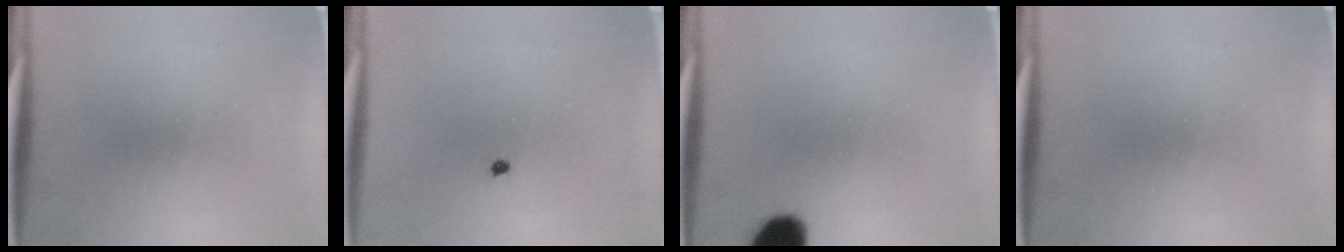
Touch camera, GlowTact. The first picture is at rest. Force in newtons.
{"total": 0.5}
{"total": 7.7}
{"total": 0.0}